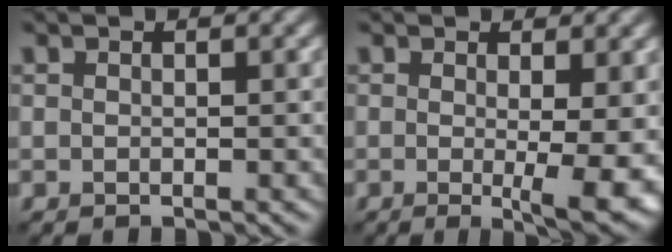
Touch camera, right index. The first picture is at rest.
{"total": 6.1, "force": [-0.5, 1.3, 5.9], "torque": [-0.078, -0.017, -0.004]}